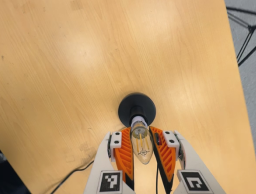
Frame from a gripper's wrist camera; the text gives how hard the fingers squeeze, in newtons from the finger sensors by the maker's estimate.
{"total": 14.7, "left": 13.7, "right": 15.6}